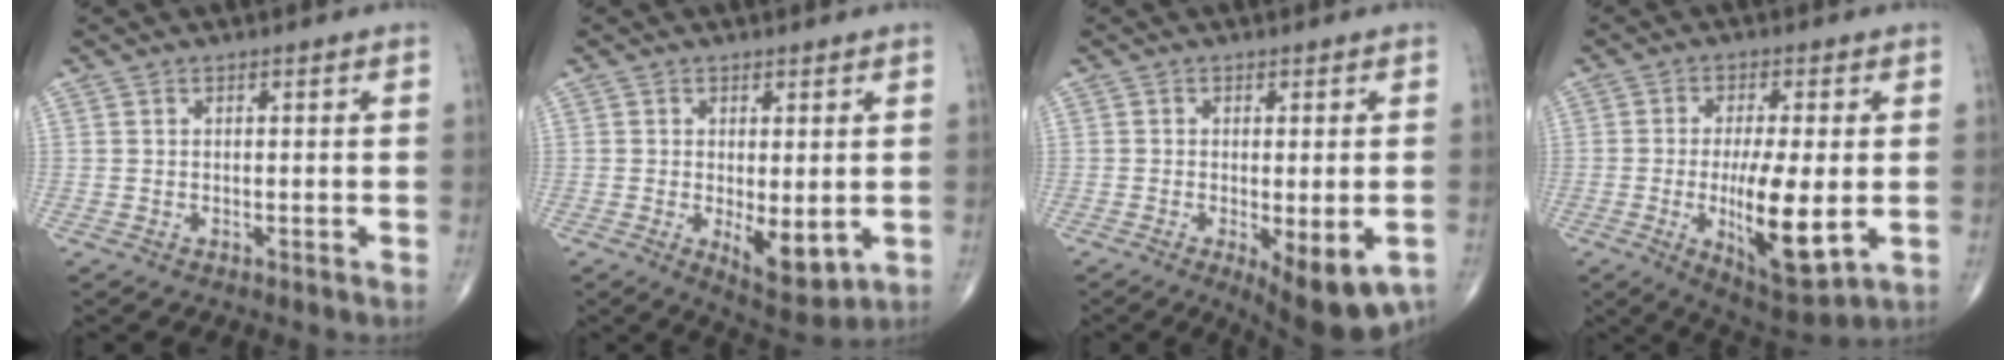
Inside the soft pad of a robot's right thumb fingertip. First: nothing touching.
{"total": 7.3, "force": [-1.2, 3.1, 6.5], "torque": [-0.088, -0.021, -0.008]}
{"total": 10.3, "force": [-4.3, 3.5, 8.7], "torque": [-0.120, -0.010, -0.058]}
{"total": 14.1, "force": [-2.2, 4.2, 13.2], "torque": [-0.220, -0.020, -0.027]}